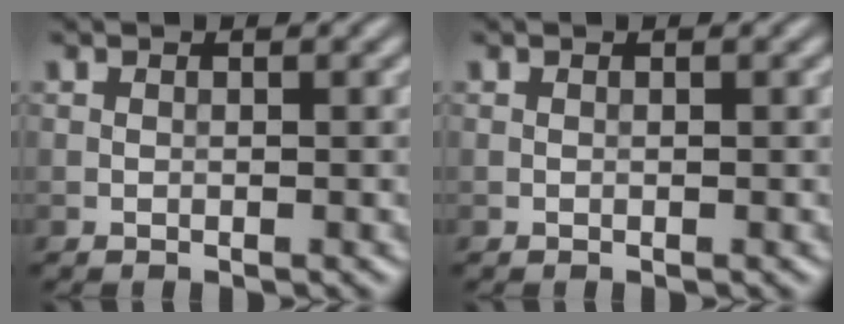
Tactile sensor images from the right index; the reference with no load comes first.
{"total": 0.0}